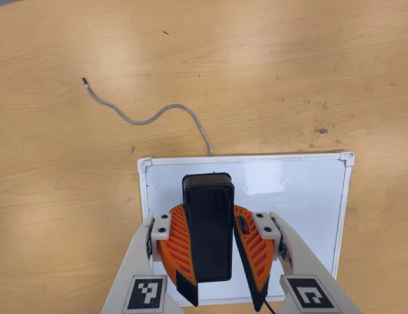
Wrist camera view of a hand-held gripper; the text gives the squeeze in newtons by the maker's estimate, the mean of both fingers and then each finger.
{"total": 9.3, "left": 9.3, "right": 9.3}